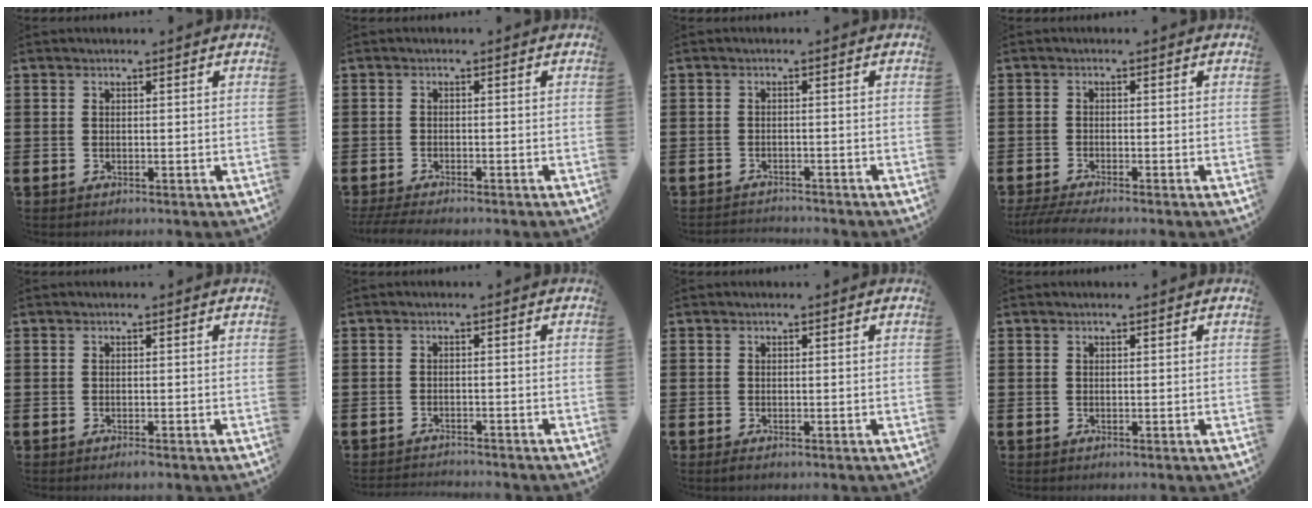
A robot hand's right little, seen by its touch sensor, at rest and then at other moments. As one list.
[{"total": 1.4, "force": [-1.3, 0.2, 0.6], "torque": [-0.012, 0.002, -0.025]}, {"total": 1.4, "force": [-1.4, 0.0, -0.2], "torque": [-0.001, 0.003, -0.030]}, {"total": 1.9, "force": [-1.5, 0.0, 1.1], "torque": [-0.025, -0.003, -0.030]}, {"total": 0.8, "force": [-0.5, 0.1, 0.5], "torque": [-0.011, -0.003, -0.010]}, {"total": 1.5, "force": [-1.5, -0.1, -0.1], "torque": [-0.002, 0.003, -0.031]}, {"total": 0.6, "force": [-0.2, 0.2, 0.5], "torque": [-0.011, 0.001, -0.004]}, {"total": 0.0}]